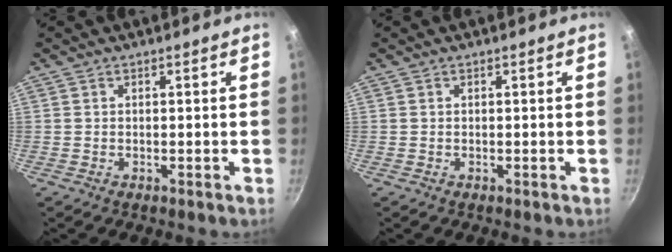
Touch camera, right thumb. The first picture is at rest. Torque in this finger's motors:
{"motor_torque": [-0.06, -0.06, 0.01, 0.00, 0.00]}